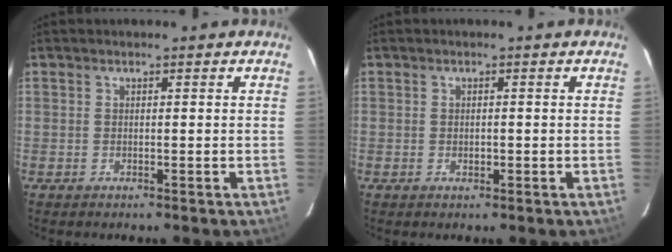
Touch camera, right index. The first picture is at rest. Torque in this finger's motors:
{"motor_torque": [-0.06, 0.01, -0.01, 0.00]}